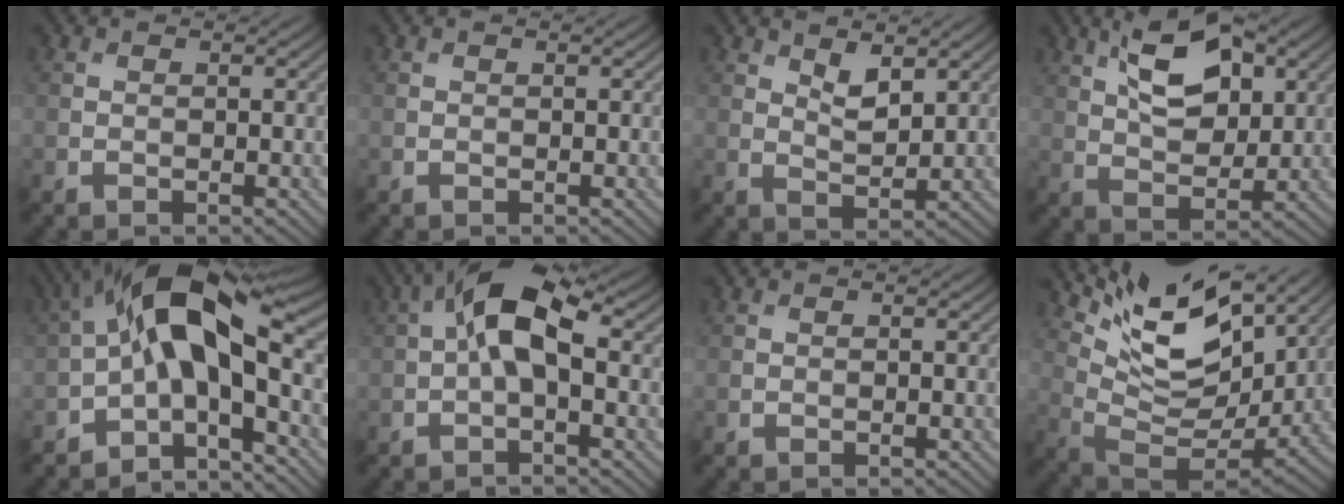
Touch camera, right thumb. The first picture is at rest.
{"total": 0.0}
{"total": 3.6, "force": [2.1, 1.6, 2.5], "torque": [-0.054, -0.008, 0.042]}
{"total": 9.4, "force": [4.1, 4.8, 7.0], "torque": [-0.125, 0.008, 0.068]}
{"total": 12.9, "force": [-0.9, 5.6, 11.6], "torque": [-0.197, 0.027, -0.035]}
{"total": 7.1, "force": [0.6, 3.1, 6.3], "torque": [-0.125, 0.022, 0.000]}
{"total": 0.0}
{"total": 13.6, "force": [8.7, 5.3, 9.1], "torque": [-0.173, -0.002, 0.152]}